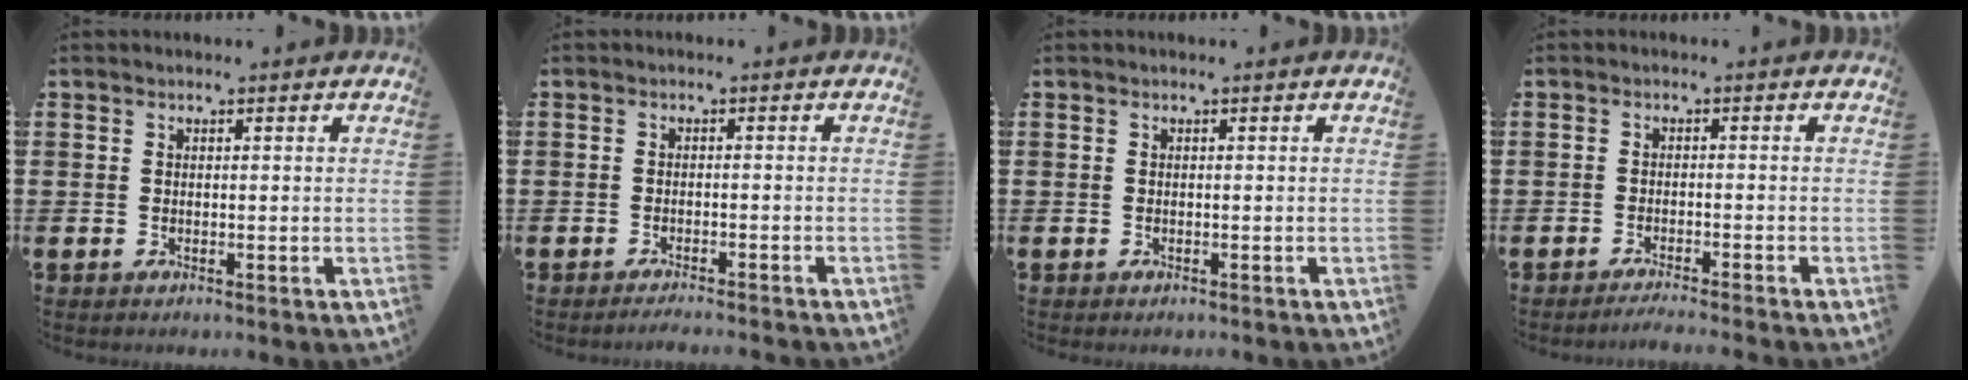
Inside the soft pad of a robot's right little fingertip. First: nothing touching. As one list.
[{"total": 1.2, "force": [-1.2, -0.2, 0.3], "torque": [-0.004, -0.001, -0.023]}, {"total": 0.0}, {"total": 1.5, "force": [-1.4, -0.3, 0.5], "torque": [-0.006, 0.000, -0.026]}]